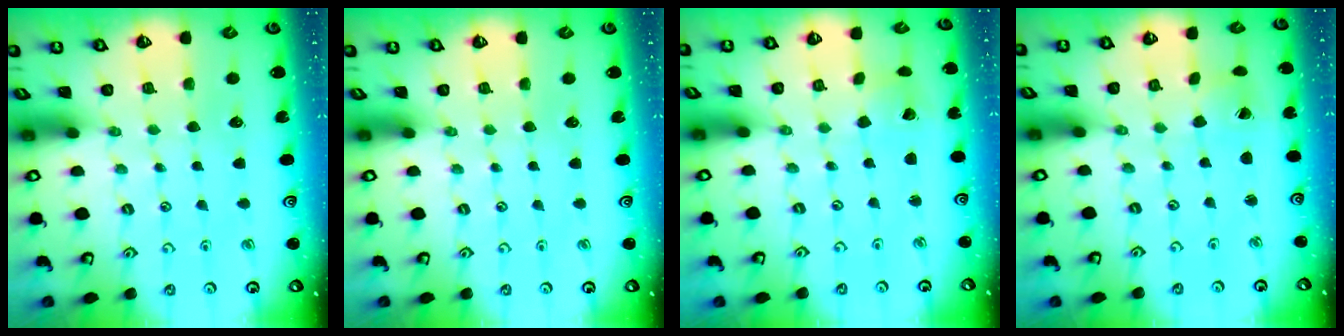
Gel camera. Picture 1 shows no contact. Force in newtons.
{"total": 0.0}
{"total": 2.2, "press": 2.2, "slide": 0.2}
{"total": 2.2, "press": 2.2, "slide": 0.2}